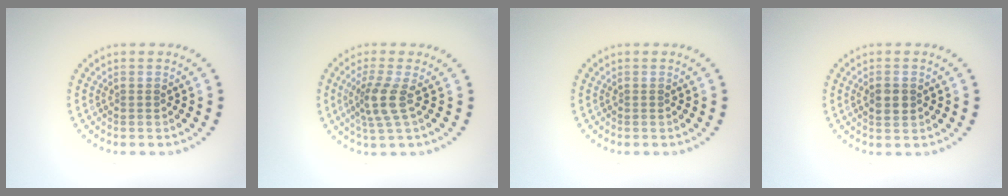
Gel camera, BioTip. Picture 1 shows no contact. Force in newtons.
{"total": 2.8, "press": 2.1, "slide": 1.9}
{"total": 0.0}
{"total": 1.9, "press": 1.9, "slide": 0.2}